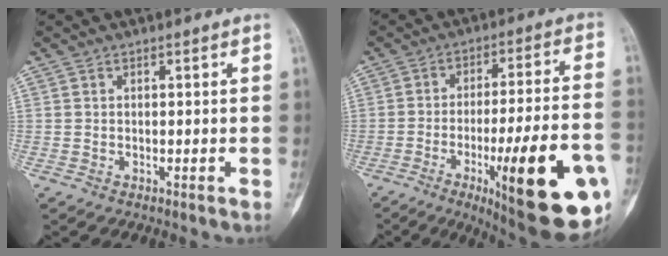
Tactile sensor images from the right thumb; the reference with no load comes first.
{"total": 25.7, "force": [-9.4, 5.6, 23.2], "torque": [-0.283, 0.016, -0.125]}